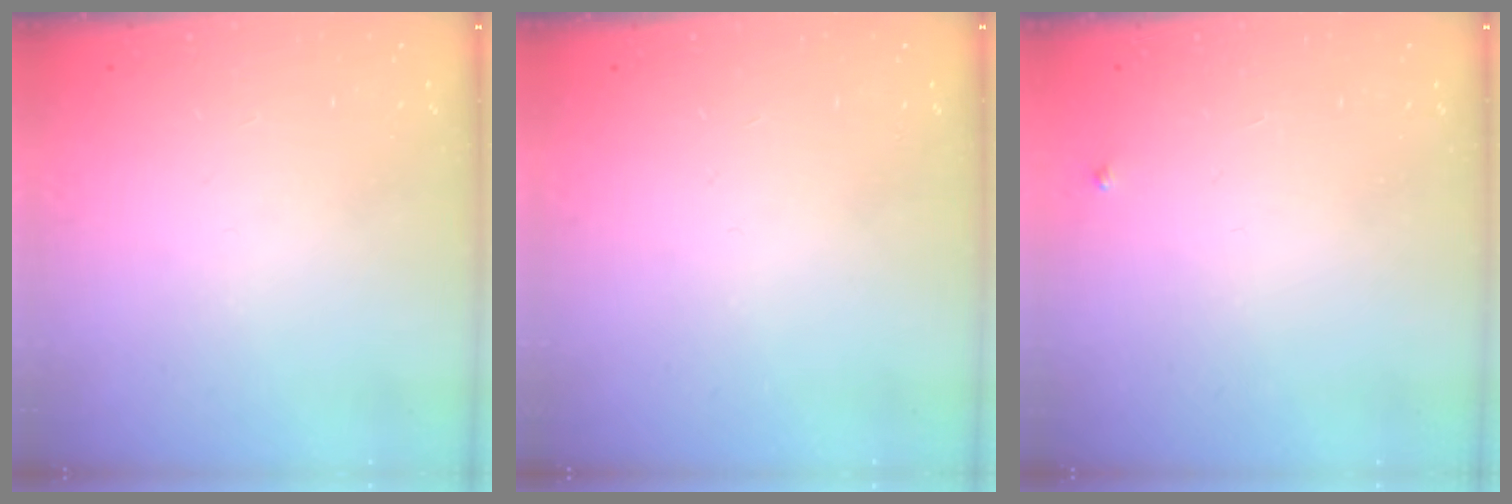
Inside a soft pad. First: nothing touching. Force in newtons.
{"total": 0.0}
{"total": 2.7, "press": 2.7, "slide": 0.3}